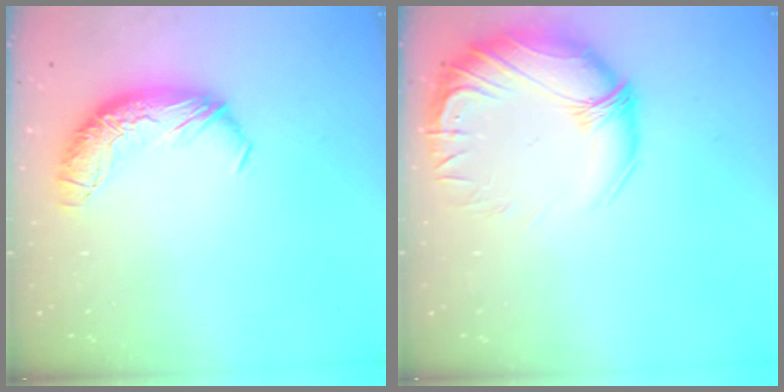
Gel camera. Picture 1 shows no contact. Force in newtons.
{"total": 4.0, "press": 1.9, "slide": 3.5}